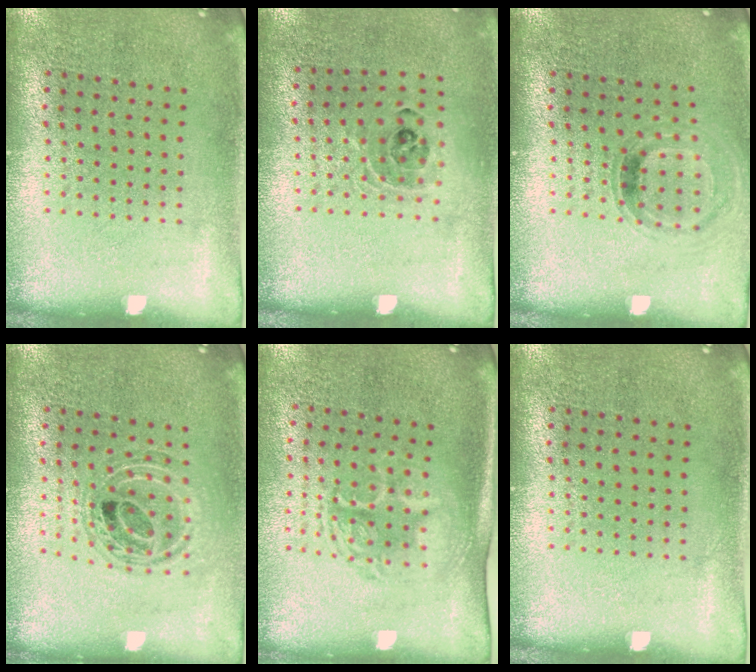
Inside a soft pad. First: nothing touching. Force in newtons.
{"total": 0.9, "press": 0.9, "slide": 0.1}
{"total": 0.8, "press": 0.8, "slide": 0.2}
{"total": 0.7, "press": 0.7, "slide": 0.2}
{"total": 1.7, "press": 1.4, "slide": 1.0}
{"total": 0.0}